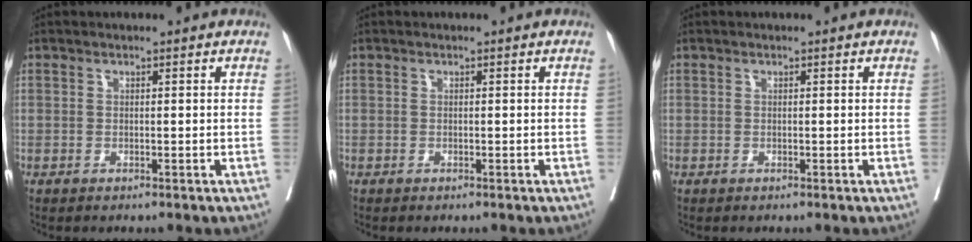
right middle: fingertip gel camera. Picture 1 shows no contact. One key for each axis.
{"total": 0.0}
{"total": 0.0}